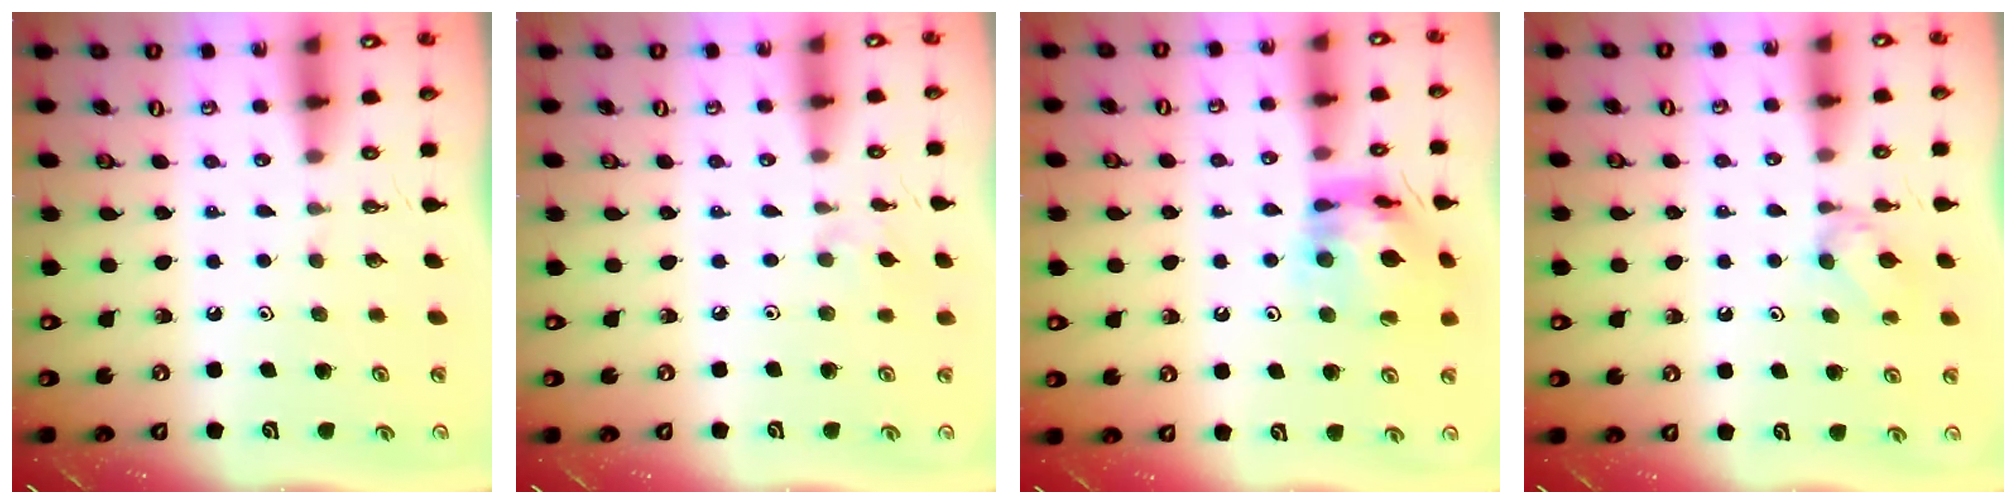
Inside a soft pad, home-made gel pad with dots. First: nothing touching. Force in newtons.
{"total": 2.4, "press": 2.4, "slide": 0.4}
{"total": 13.8, "press": 13.7, "slide": 1.7}
{"total": 4.5, "press": 4.5, "slide": 0.5}